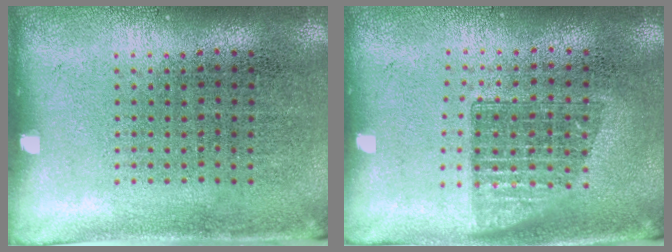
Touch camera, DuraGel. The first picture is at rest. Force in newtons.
{"total": 1.4, "press": 1.1, "slide": 0.8}